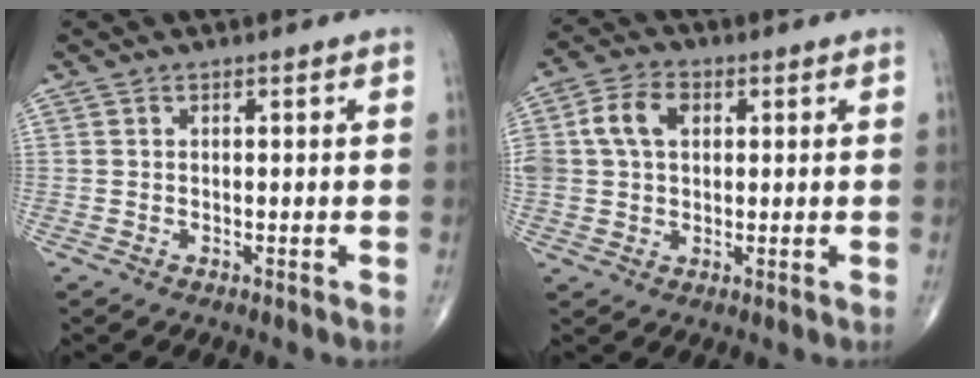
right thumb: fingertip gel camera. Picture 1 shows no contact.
{"total": 9.0, "force": [2.1, 6.4, 5.9], "torque": [-0.113, 0.017, 0.037]}